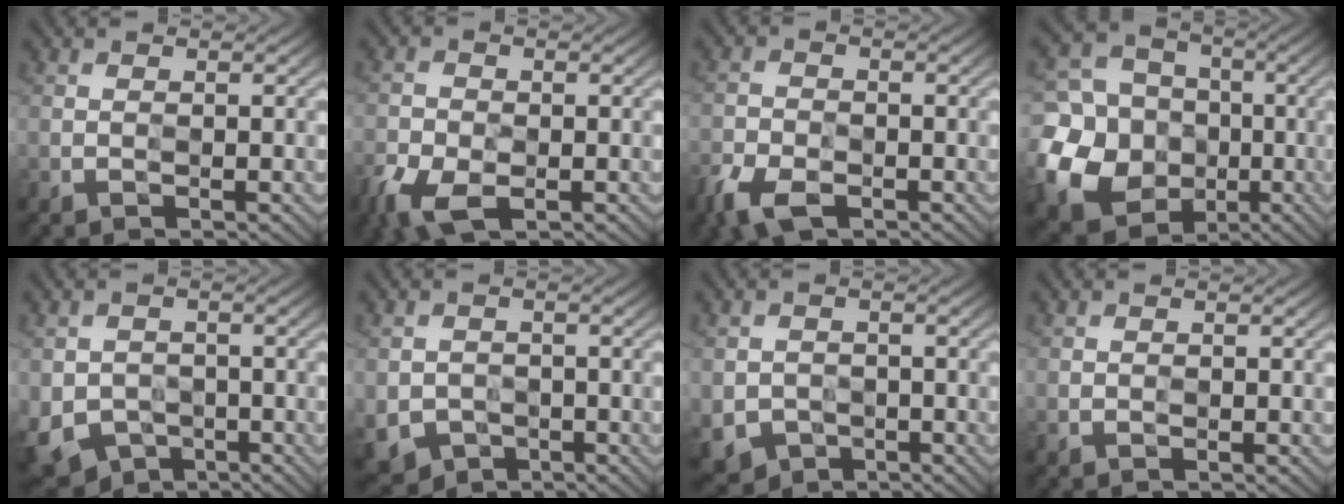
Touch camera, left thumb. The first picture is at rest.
{"total": 5.6, "force": [-3.1, 3.1, 3.6], "torque": [-0.087, -0.015, -0.062]}
{"total": 5.3, "force": [-3.4, 2.7, 2.9], "torque": [-0.071, -0.012, -0.069]}
{"total": 15.3, "force": [-3.2, 13.9, 5.8], "torque": [-0.206, -0.016, -0.075]}
{"total": 5.2, "force": [-2.0, 4.3, 1.9], "torque": [-0.058, -0.023, -0.033]}
{"total": 3.3, "force": [-1.4, 2.9, 0.6], "torque": [-0.025, -0.016, -0.025]}
{"total": 3.0, "force": [-1.3, 2.7, 0.4], "torque": [-0.021, -0.015, -0.023]}
{"total": 0.0}